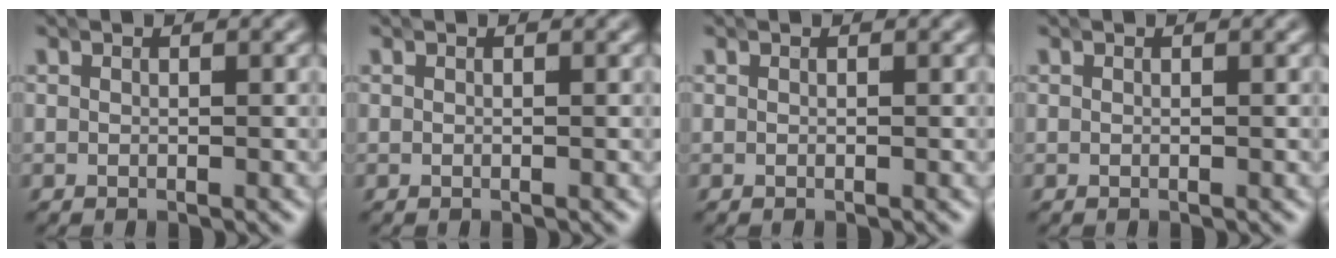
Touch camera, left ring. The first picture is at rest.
{"total": 0.0}
{"total": 0.0}
{"total": 0.0}